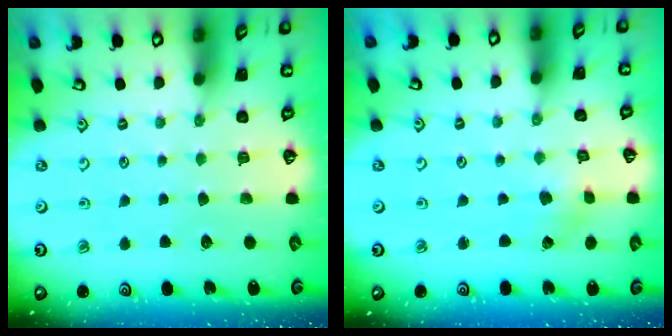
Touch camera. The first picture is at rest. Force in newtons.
{"total": 1.2, "press": 1.1, "slide": 0.2}